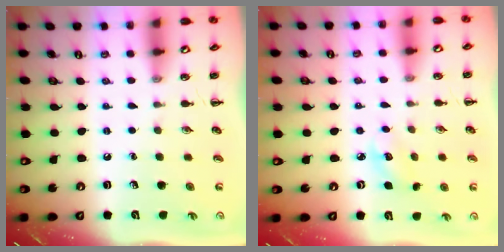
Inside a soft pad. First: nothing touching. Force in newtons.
{"total": 3.8, "press": 3.7, "slide": 1.0}